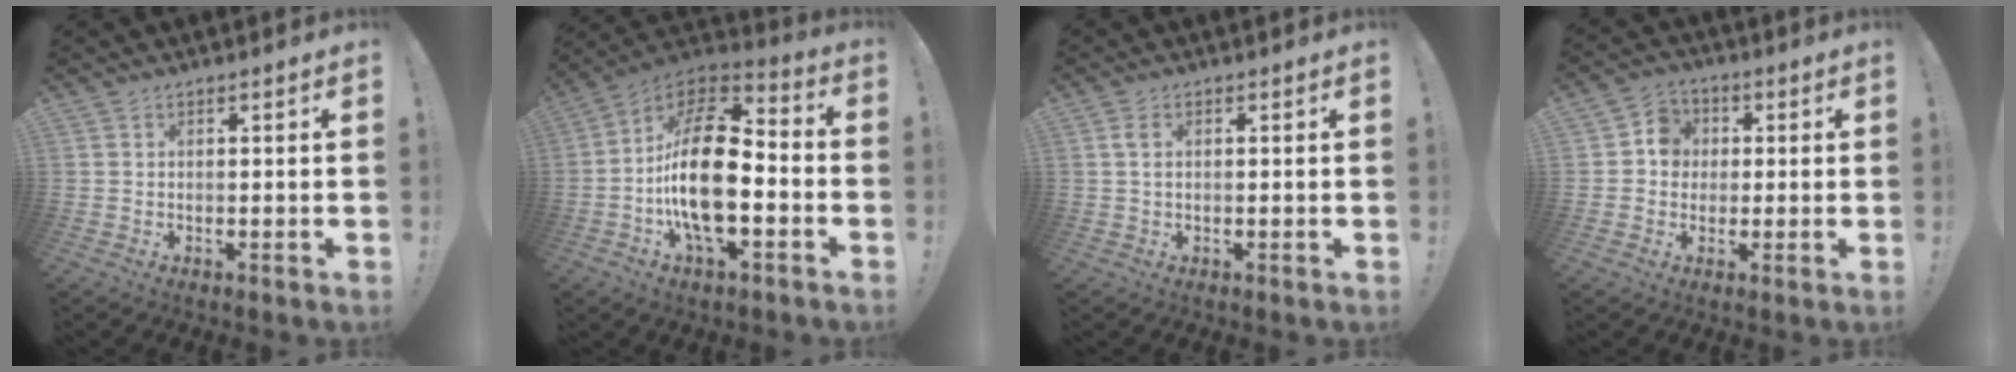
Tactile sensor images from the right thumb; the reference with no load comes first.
{"total": 22.2, "force": [-3.7, 10.6, 19.1], "torque": [-0.362, 0.024, -0.058]}
{"total": 2.1, "force": [0.7, 1.1, 1.6], "torque": [-0.028, 0.003, 0.011]}
{"total": 7.2, "force": [0.5, 6.7, 2.4], "torque": [-0.035, 0.007, 0.013]}